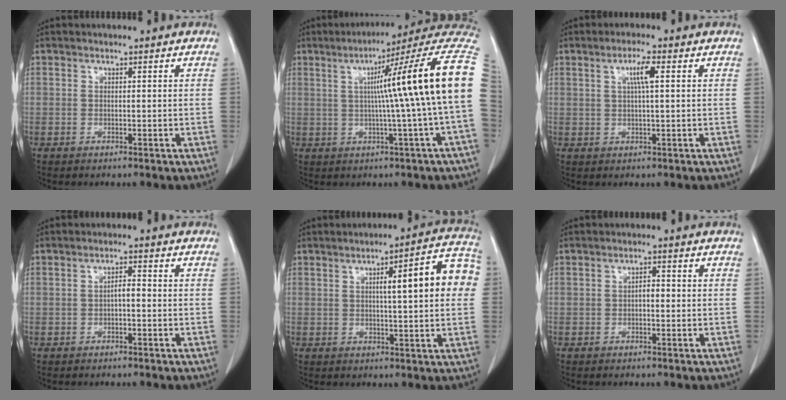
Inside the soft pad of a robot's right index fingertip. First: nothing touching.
{"total": 17.6, "force": [2.3, -1.8, 17.3], "torque": [-0.208, 0.029, 0.019]}
{"total": 3.5, "force": [1.1, 0.1, 3.3], "torque": [-0.062, 0.004, 0.019]}
{"total": 1.8, "force": [-0.3, 0.6, 1.7], "torque": [-0.029, 0.005, -0.005]}
{"total": 11.4, "force": [2.1, 1.5, 11.1], "torque": [-0.143, 0.026, 0.021]}
{"total": 1.5, "force": [-0.2, 0.7, 1.3], "torque": [-0.018, 0.004, -0.004]}